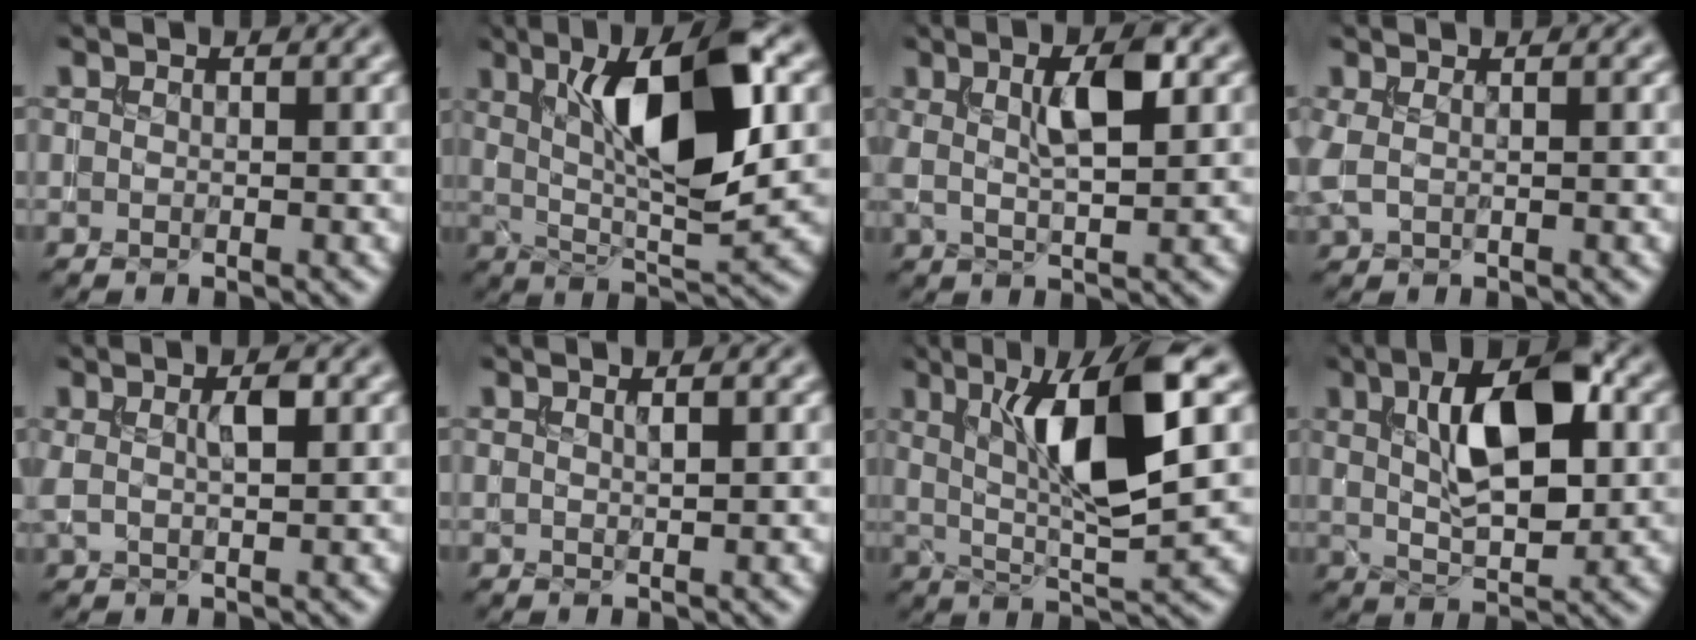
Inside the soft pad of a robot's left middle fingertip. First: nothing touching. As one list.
[{"total": 10.7, "force": [2.7, 3.3, 9.8], "torque": [-0.154, 0.003, 0.046]}, {"total": 4.8, "force": [1.4, 1.2, 4.4], "torque": [-0.080, 0.005, 0.022]}, {"total": 1.4, "force": [0.4, 0.6, 1.2], "torque": [-0.031, 0.005, 0.006]}, {"total": 2.4, "force": [0.8, 0.6, 2.1], "torque": [-0.041, 0.002, 0.012]}, {"total": 1.1, "force": [0.6, 0.2, 0.9], "torque": [-0.012, 0.003, 0.009]}, {"total": 9.2, "force": [2.4, 2.2, 8.7], "torque": [-0.141, -0.001, 0.043]}, {"total": 8.6, "force": [2.4, 3.6, 7.4], "torque": [-0.122, 0.007, 0.040]}]